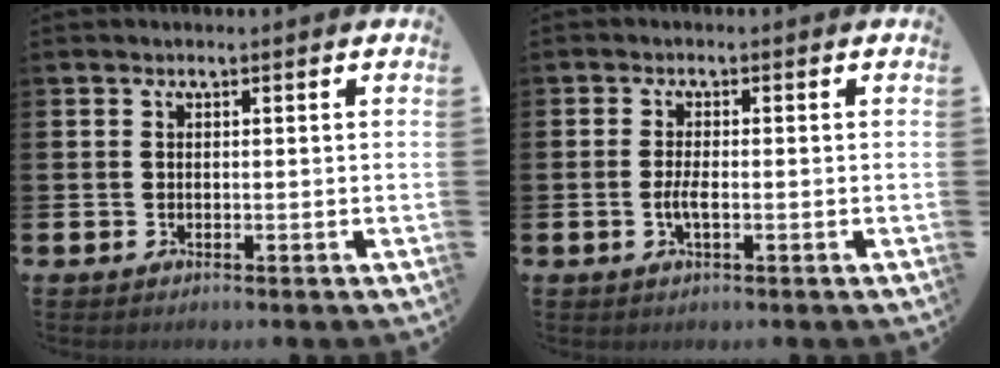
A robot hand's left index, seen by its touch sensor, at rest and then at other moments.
{"total": 2.2, "force": [-0.5, 0.6, 2.1], "torque": [-0.042, 0.003, -0.009]}